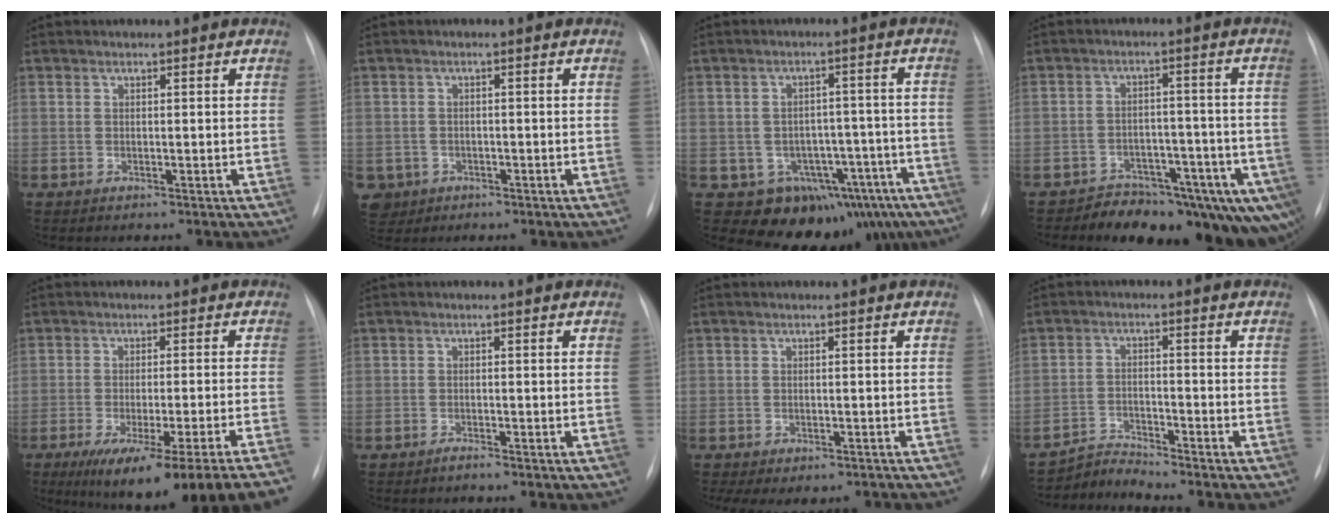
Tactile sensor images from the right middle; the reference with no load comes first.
{"total": 4.9, "force": [-2.2, 4.3, 0.6], "torque": [-0.016, 0.006, -0.032]}
{"total": 13.4, "force": [-9.2, 8.7, 4.4], "torque": [-0.030, 0.046, -0.105]}
{"total": 15.1, "force": [-11.5, 6.8, 7.0], "torque": [-0.034, 0.033, -0.138]}
{"total": 19.4, "force": [-14.8, -0.9, 12.5], "torque": [-0.120, -0.039, -0.209]}
{"total": 0.8, "force": [-0.8, -0.1, 0.3], "torque": [-0.007, -0.001, -0.013]}
{"total": 7.8, "force": [-6.1, 3.6, 3.2], "torque": [-0.051, 0.004, -0.076]}
{"total": 3.9, "force": [-3.6, -1.0, -1.2], "torque": [0.021, -0.013, -0.064]}